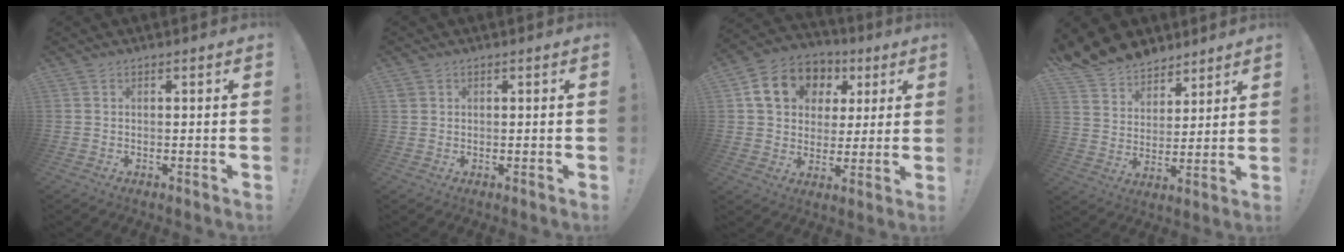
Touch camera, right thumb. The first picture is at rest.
{"total": 1.4, "force": [0.8, 1.2, 0.4], "torque": [-0.005, 0.002, 0.014]}
{"total": 15.4, "force": [6.0, 12.2, 7.3], "torque": [-0.103, -0.014, 0.122]}
{"total": 11.1, "force": [9.4, 5.8, 1.3], "torque": [-0.041, -0.076, 0.186]}